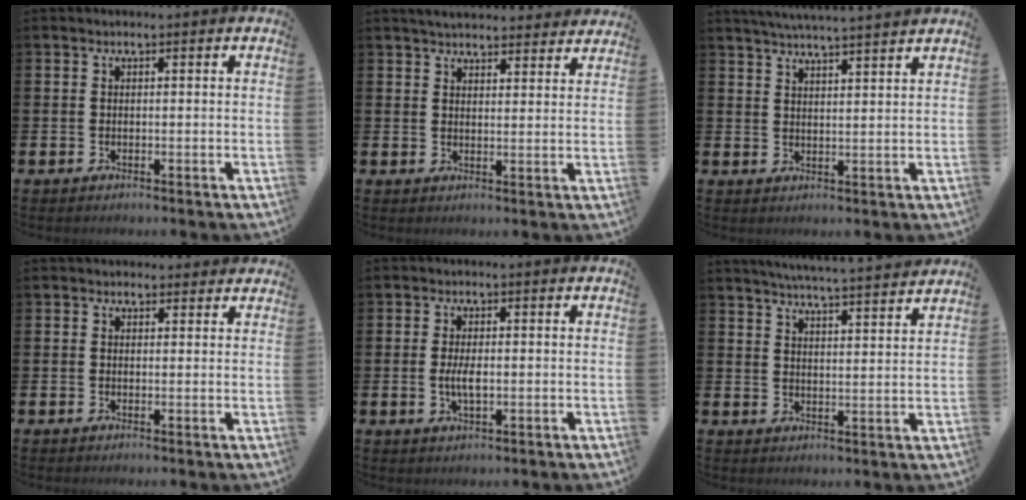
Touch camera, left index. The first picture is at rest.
{"total": 4.3, "force": [4.2, 0.6, 0.5], "torque": [-0.017, -0.023, 0.075]}
{"total": 4.6, "force": [4.5, -0.8, 0.6], "torque": [-0.022, -0.027, 0.079]}
{"total": 1.7, "force": [1.5, 0.8, 0.0], "torque": [0.016, -0.003, 0.025]}
{"total": 3.0, "force": [-0.2, 1.3, 2.7], "torque": [-0.041, -0.001, -0.006]}
{"total": 5.5, "force": [5.4, -0.5, 0.9], "torque": [-0.031, -0.037, 0.093]}